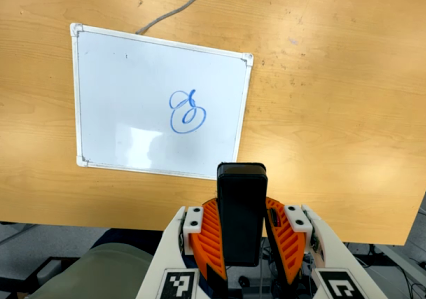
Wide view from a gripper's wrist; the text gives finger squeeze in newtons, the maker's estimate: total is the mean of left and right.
{"total": 8.9, "left": 7.3, "right": 10.5}